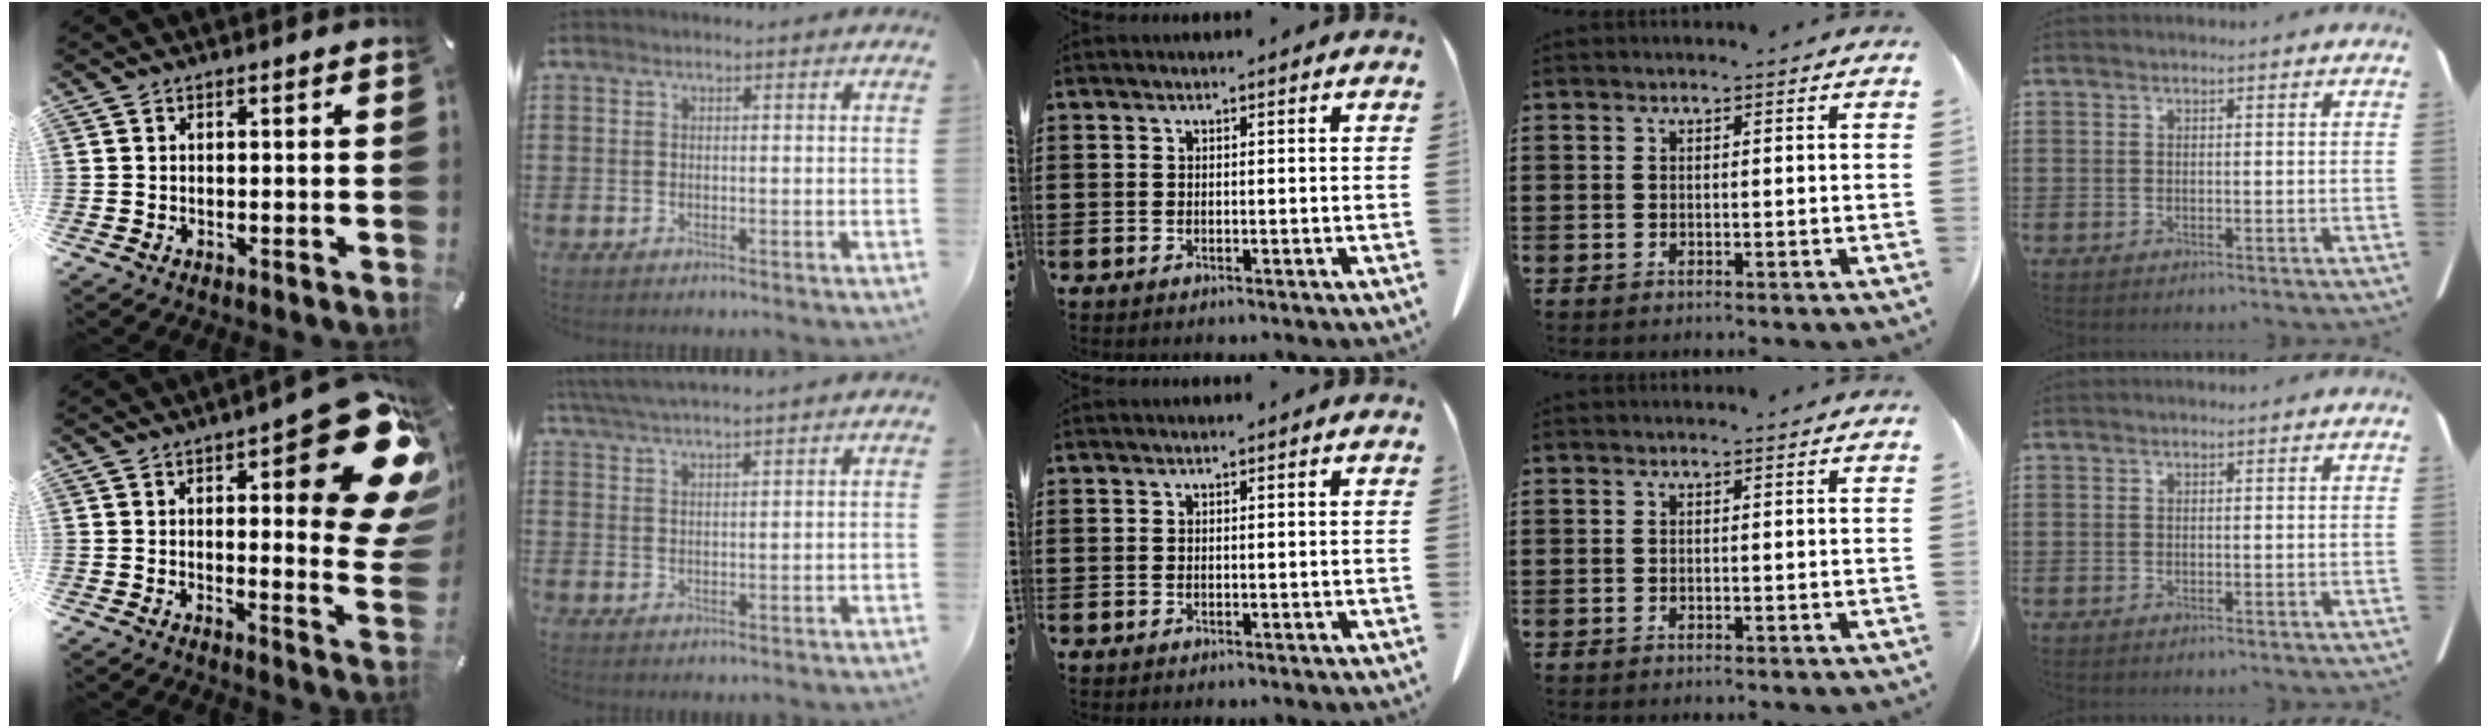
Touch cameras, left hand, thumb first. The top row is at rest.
{"thumb": {"total": 22.8, "force": [8.7, 7.4, 19.7], "torque": [-0.237, -0.071, 0.140]}, "index": {"total": 3.6, "force": [3.3, -0.5, 1.3], "torque": [-0.035, -0.012, 0.060]}}